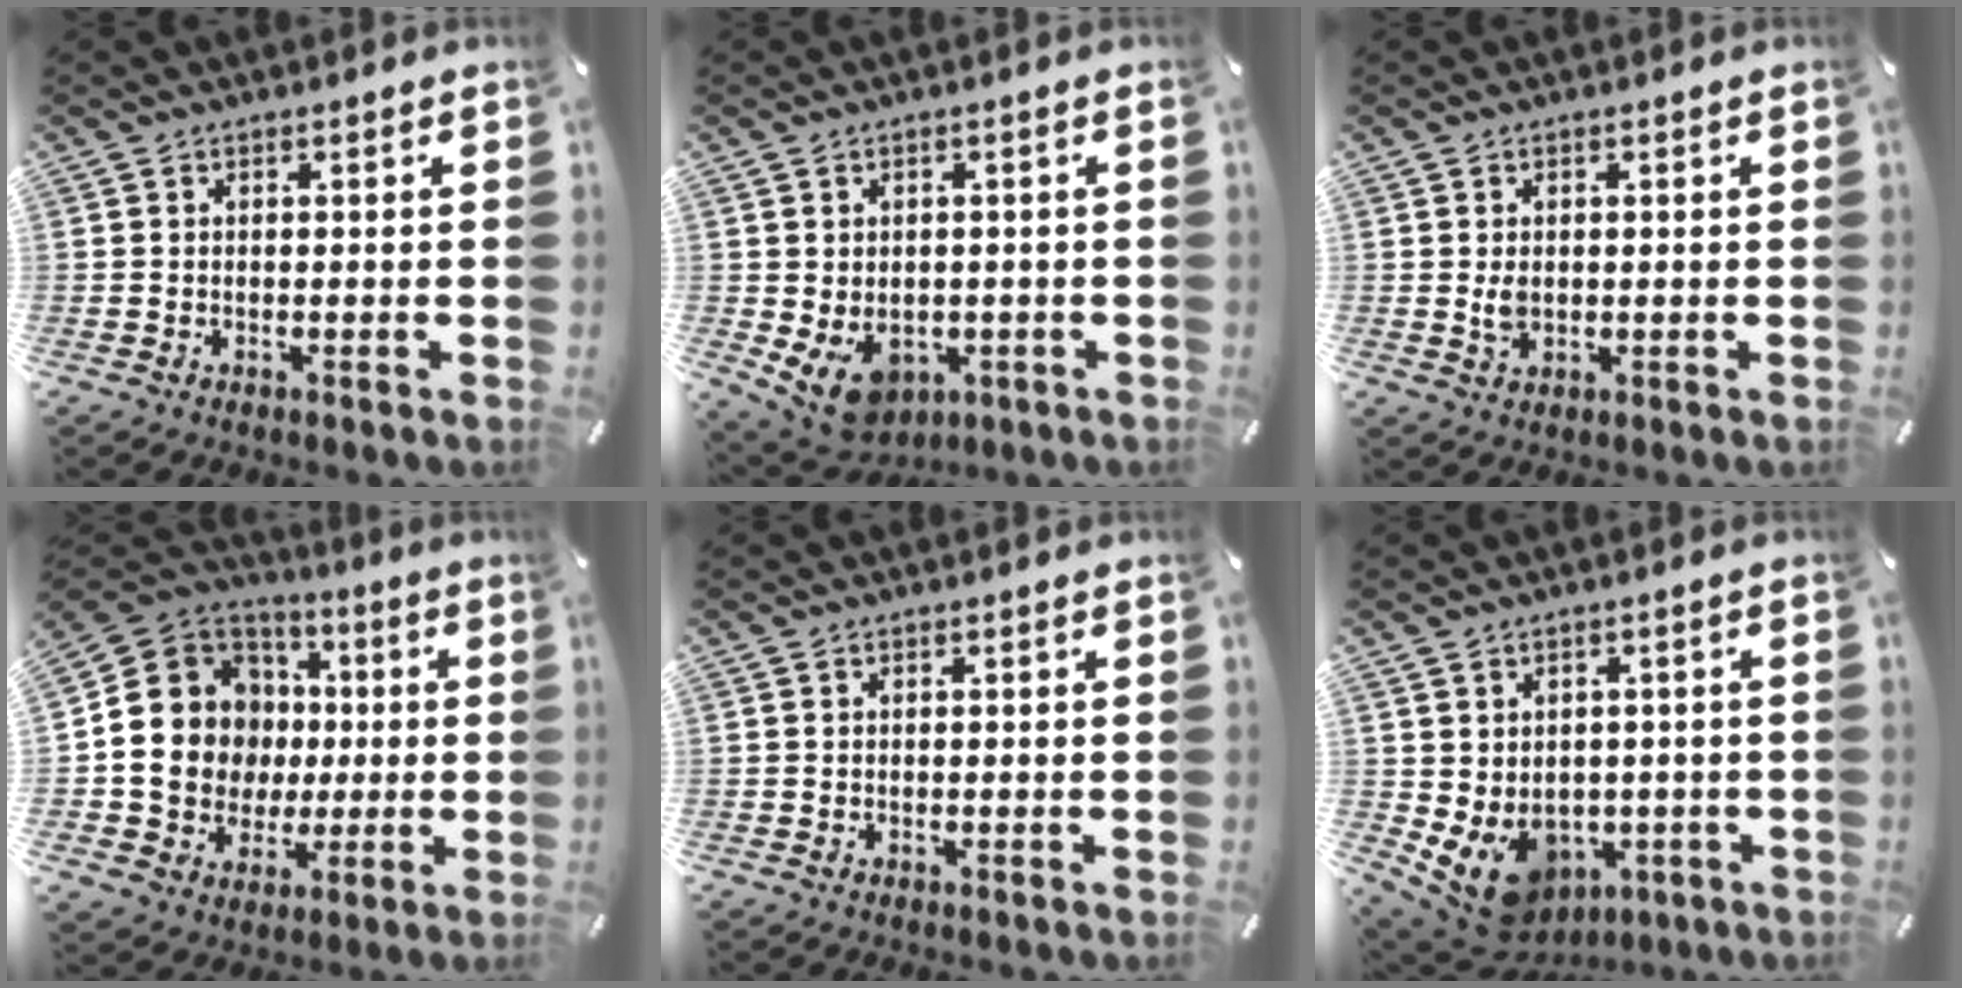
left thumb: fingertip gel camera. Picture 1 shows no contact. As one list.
[{"total": 7.8, "force": [-2.1, 6.0, 4.5], "torque": [-0.084, 0.006, -0.035]}, {"total": 2.6, "force": [0.2, 2.0, 1.7], "torque": [-0.034, -0.002, -0.001]}, {"total": 16.0, "force": [-0.6, 15.0, 5.5], "torque": [-0.105, -0.004, 0.003]}, {"total": 0.0}, {"total": 8.8, "force": [-2.2, 7.2, 4.5], "torque": [-0.085, -0.006, -0.036]}]